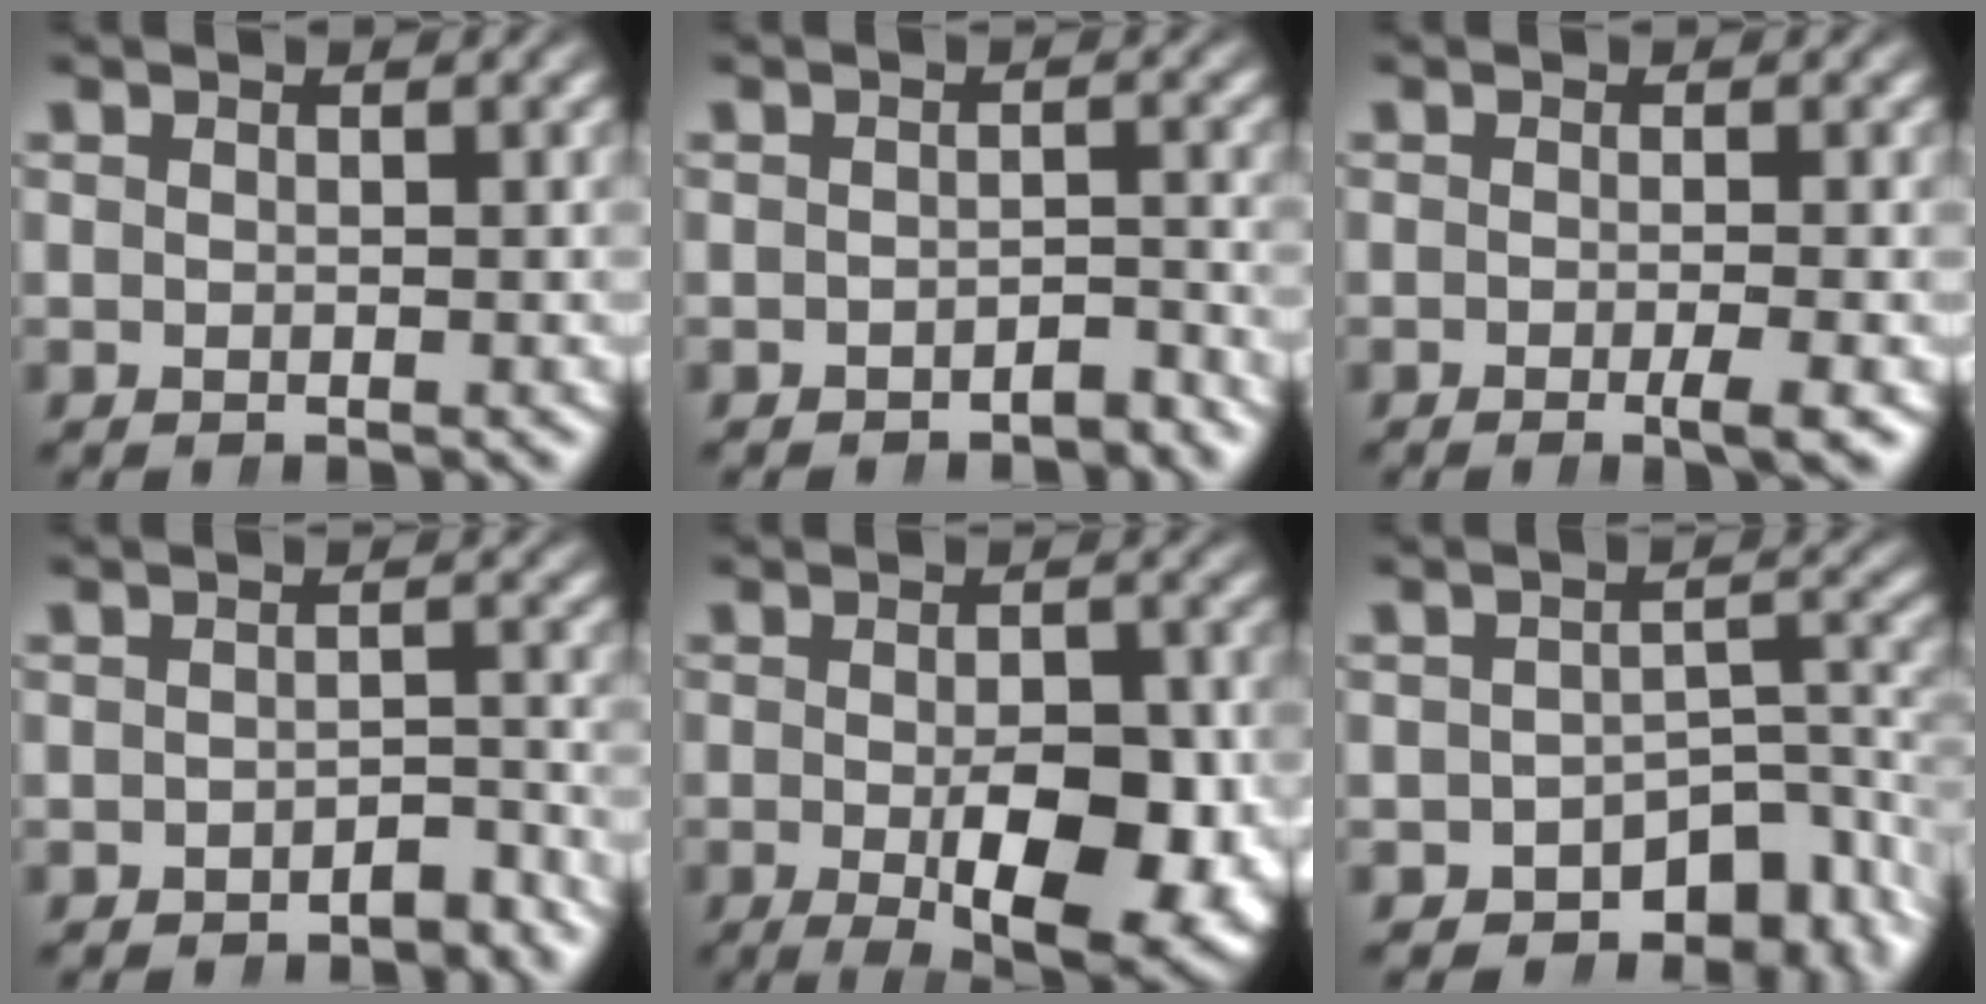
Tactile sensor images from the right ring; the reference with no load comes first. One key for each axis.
{"total": 2.1, "fx": -2.1, "fy": 0.2, "fz": -0.2, "tx": 0.019, "ty": -0.001, "tz": -0.035}
{"total": 1.7, "fx": -0.9, "fy": -0.4, "fz": 1.4, "tx": -0.011, "ty": 0.006, "tz": -0.019}
{"total": 2.4, "fx": -2.4, "fy": 0.3, "fz": 0.0, "tx": 0.020, "ty": -0.001, "tz": -0.040}
{"total": 9.9, "fx": -2.6, "fy": 3.9, "fz": 8.8, "tx": -0.127, "ty": -0.024, "tz": -0.025}
{"total": 9.3, "fx": -6.0, "fy": 5.5, "fz": 4.5, "tx": -0.041, "ty": -0.019, "tz": -0.087}